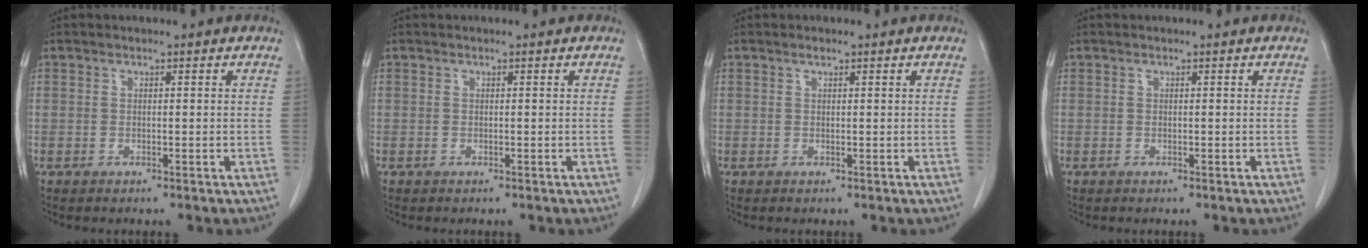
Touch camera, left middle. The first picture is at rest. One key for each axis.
{"total": 0.0}
{"total": 0.6, "fx": 0.5, "fy": 0.2, "fz": 0.4, "tx": -0.011, "ty": 0.000, "tz": 0.008}
{"total": 0.0}